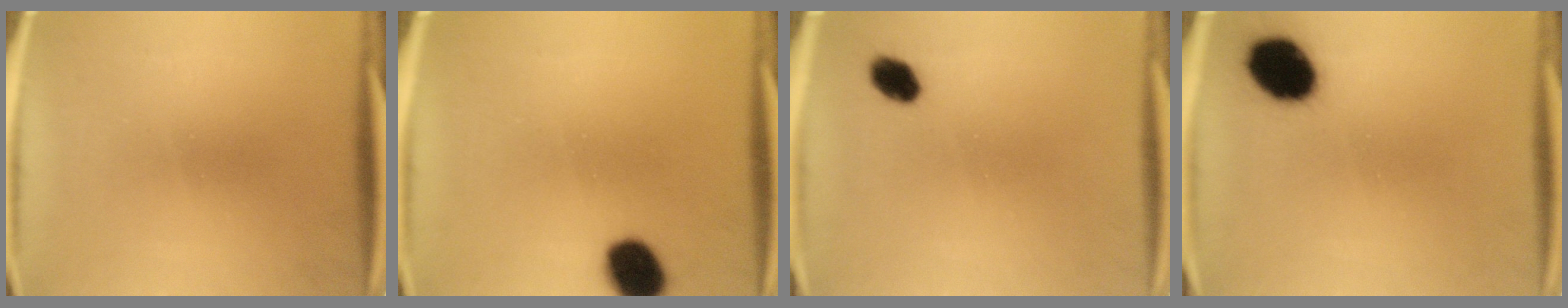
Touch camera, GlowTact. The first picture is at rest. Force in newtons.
{"total": 9.1}
{"total": 4.0}
{"total": 11.5}